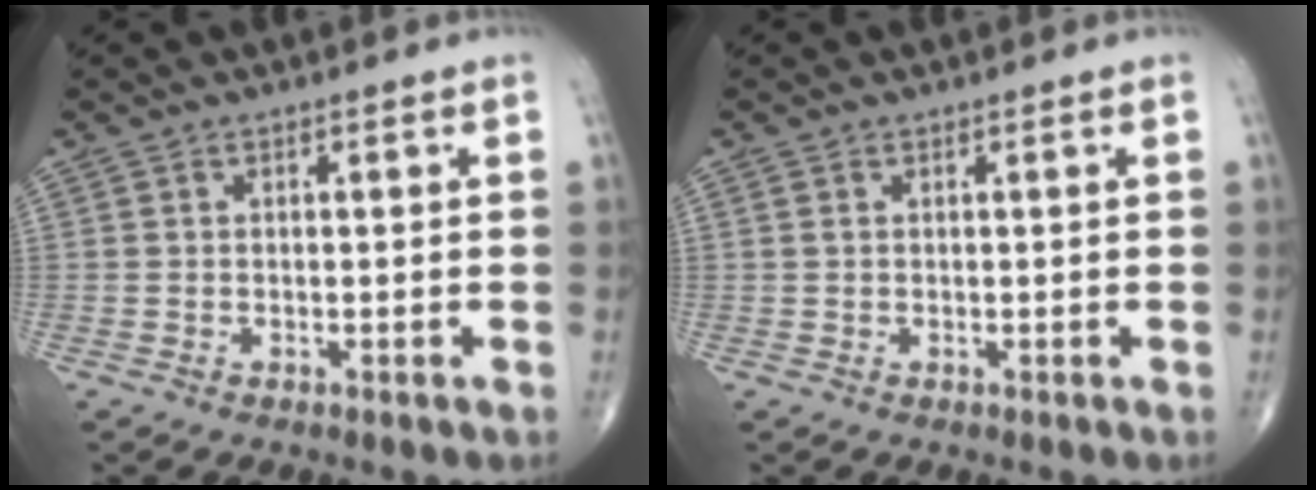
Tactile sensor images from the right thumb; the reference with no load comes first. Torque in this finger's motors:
{"motor_torque": [-0.11, -0.09, 0.00, 0.12, 0.01]}